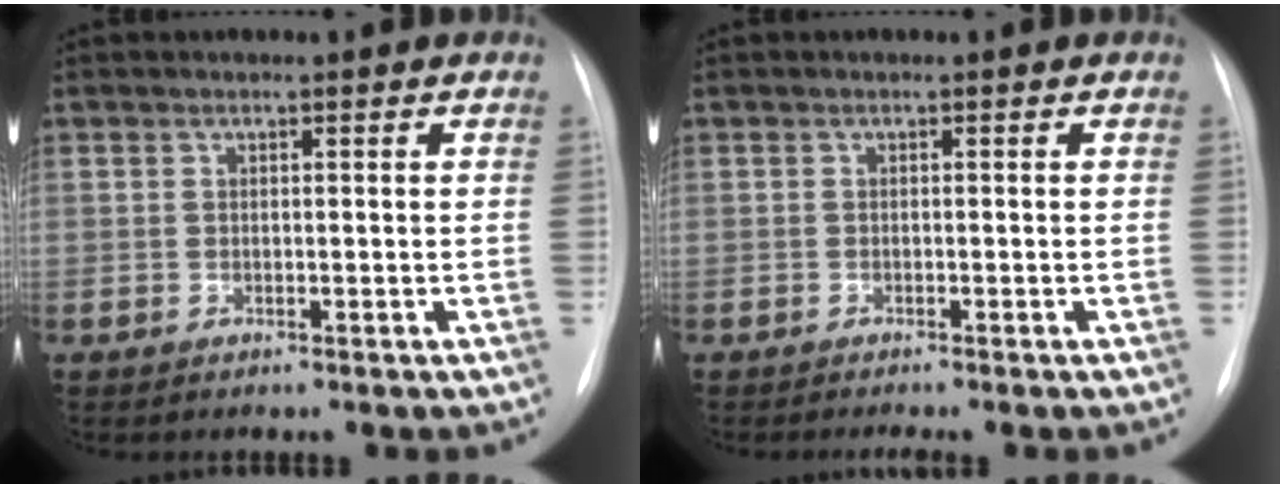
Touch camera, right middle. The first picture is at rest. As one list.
[{"total": 1.8, "force": [-1.5, -0.2, 1.0], "torque": [-0.009, -0.001, -0.017]}]